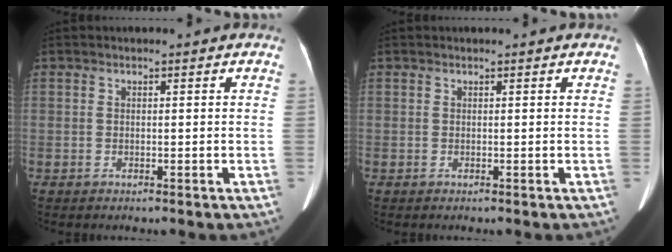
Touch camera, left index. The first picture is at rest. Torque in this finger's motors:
{"motor_torque": [0.05, 0.01, 0.02, 0.01]}